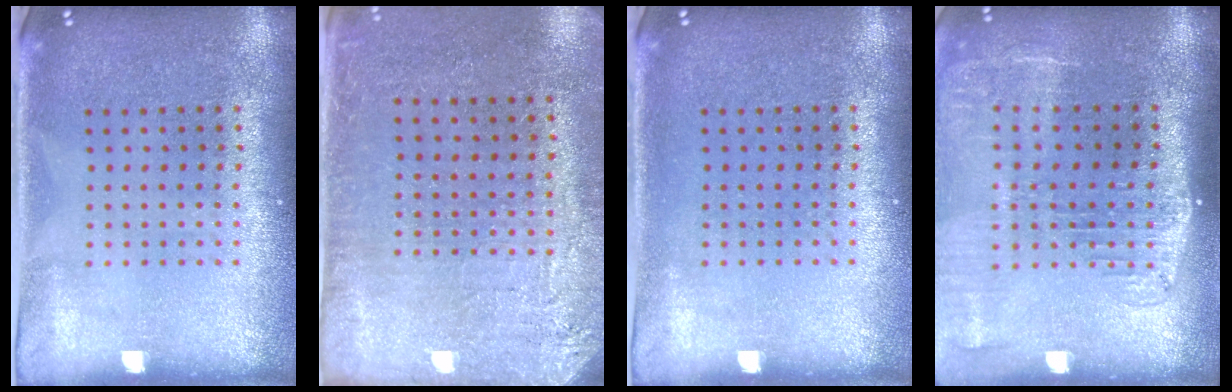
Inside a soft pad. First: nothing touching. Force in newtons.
{"total": 2.8, "press": 2.6, "slide": 1.1}
{"total": 0.0}
{"total": 2.1, "press": 1.7, "slide": 1.2}